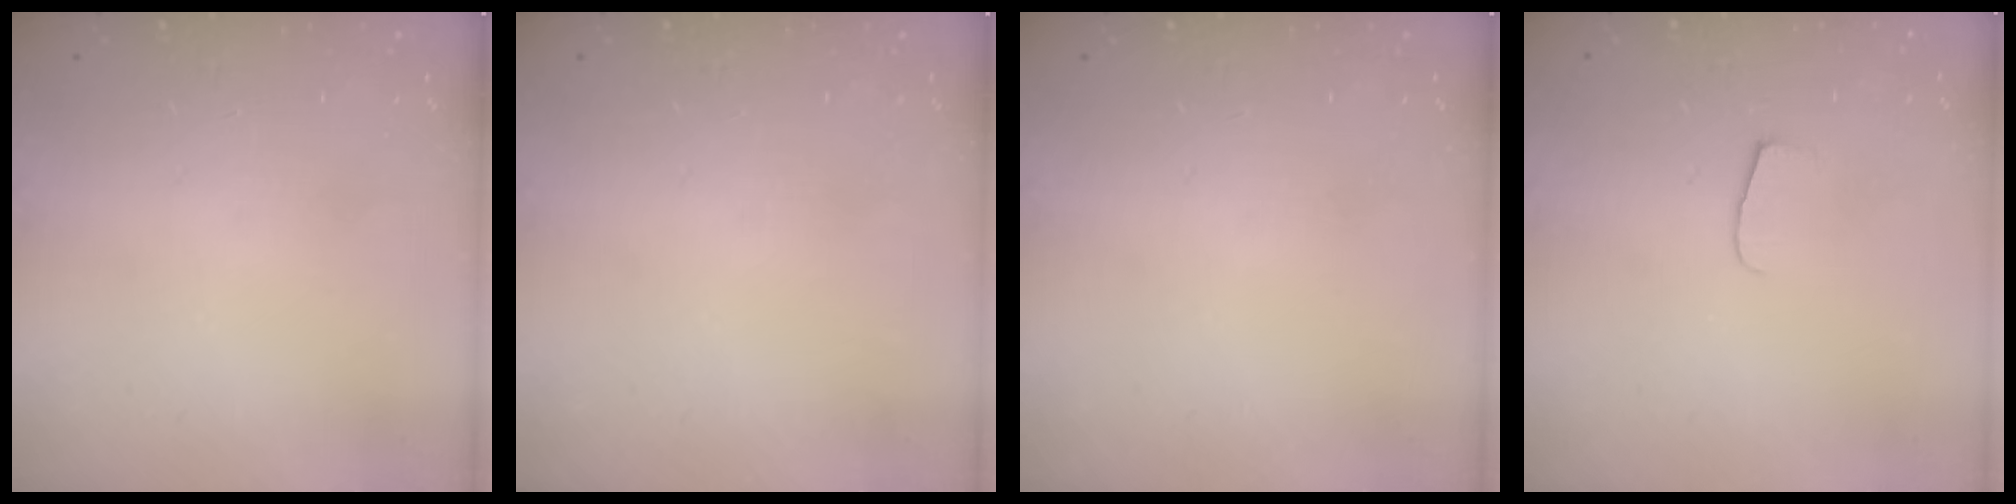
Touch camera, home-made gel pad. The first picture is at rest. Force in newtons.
{"total": 0.0}
{"total": 0.0}
{"total": 5.3, "press": 5.2, "slide": 0.4}